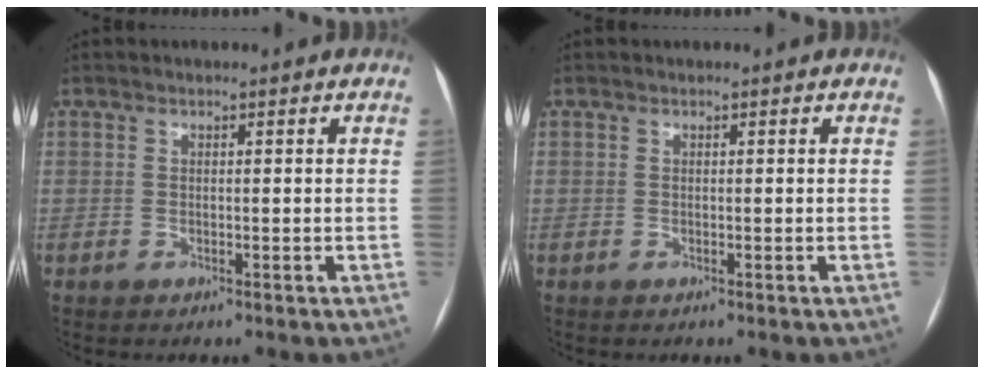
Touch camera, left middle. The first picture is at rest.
{"total": 0.0}